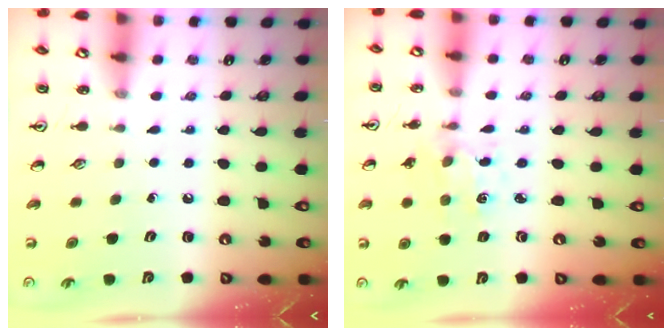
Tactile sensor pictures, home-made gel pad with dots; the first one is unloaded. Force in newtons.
{"total": 1.7, "press": 1.7, "slide": 0.3}